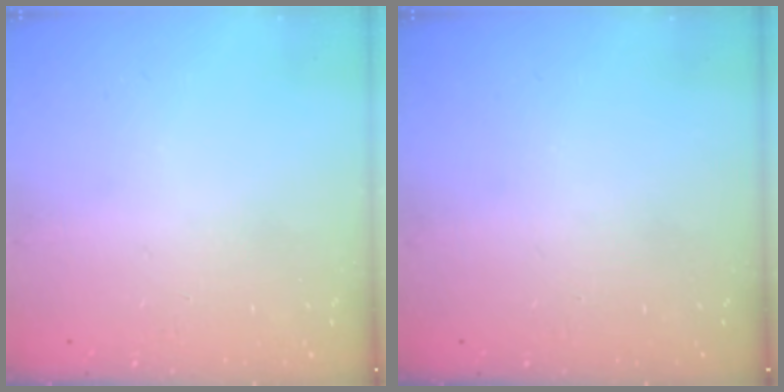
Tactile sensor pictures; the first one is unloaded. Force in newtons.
{"total": 0.0}